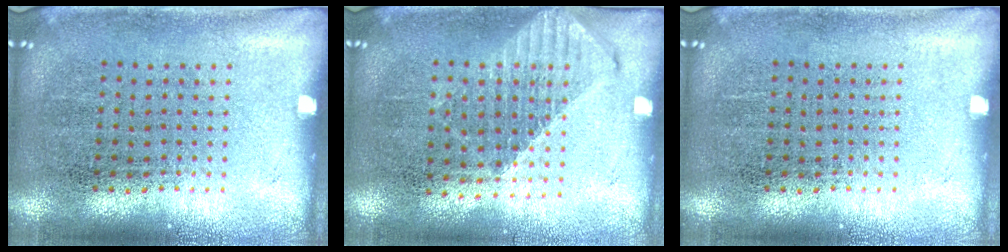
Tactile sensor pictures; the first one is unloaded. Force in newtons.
{"total": 1.2, "press": 1.1, "slide": 0.5}
{"total": 0.0}